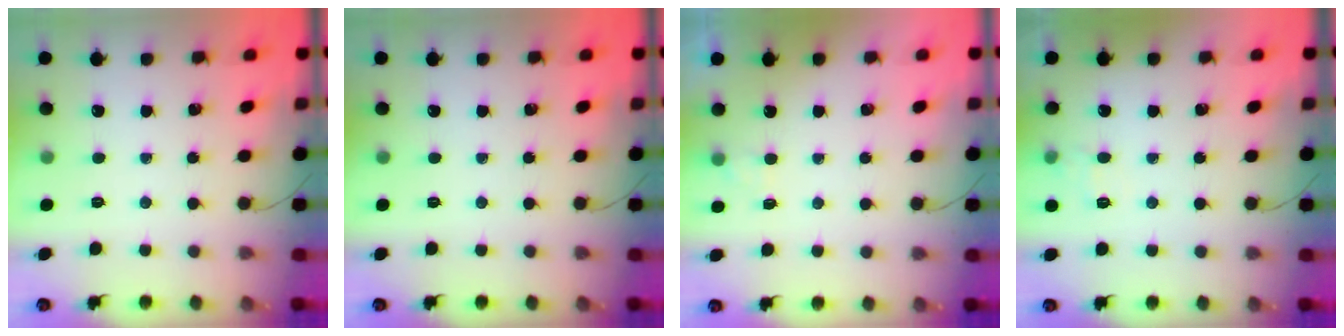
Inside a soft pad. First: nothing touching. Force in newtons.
{"total": 0.0}
{"total": 2.0, "press": 1.4, "slide": 1.4}
{"total": 8.5, "press": 8.3, "slide": 1.9}